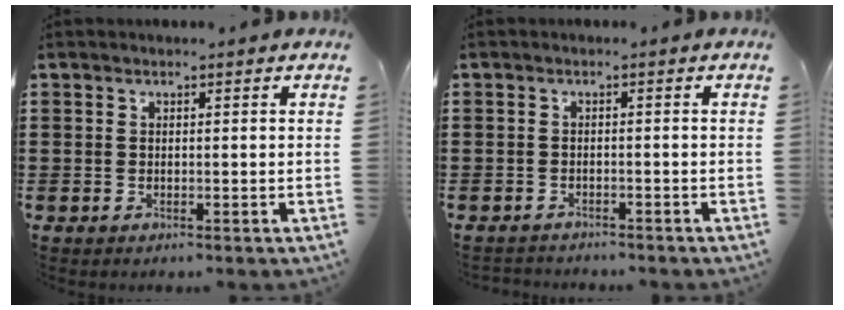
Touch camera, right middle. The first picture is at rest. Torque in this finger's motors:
{"motor_torque": [0.31, 0.03, -0.13, 0.00]}